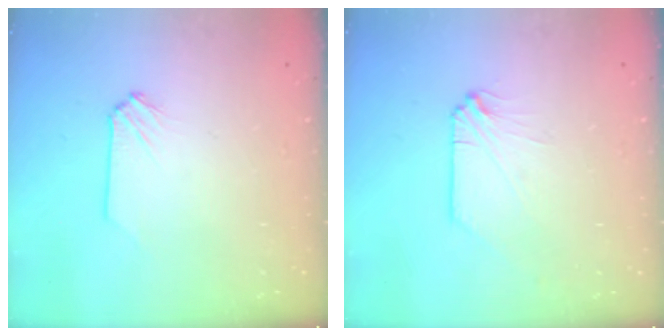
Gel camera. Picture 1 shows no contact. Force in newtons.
{"total": 0.0}